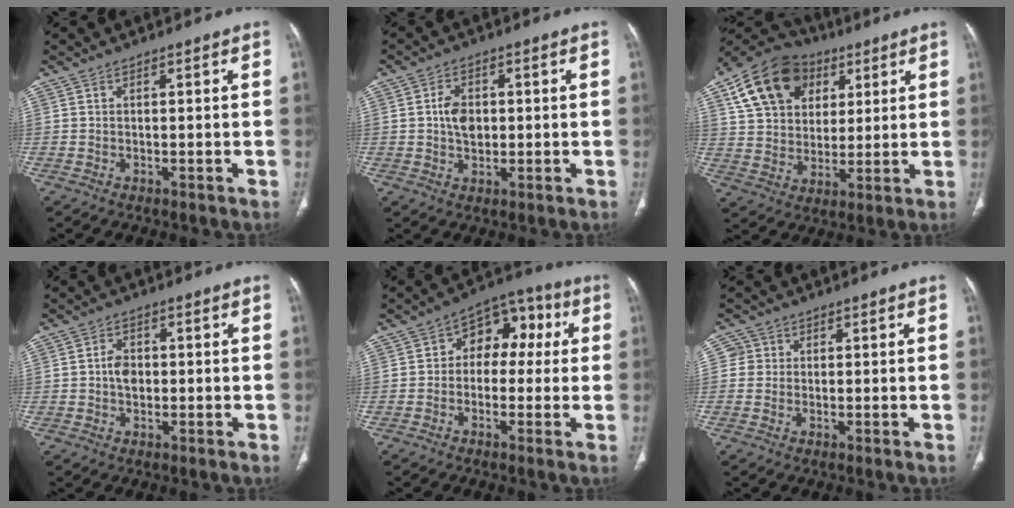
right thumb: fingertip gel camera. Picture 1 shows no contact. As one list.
[{"total": 5.0, "force": [0.4, 3.5, 3.5], "torque": [-0.054, 0.003, 0.005]}, {"total": 18.6, "force": [7.8, 13.5, 10.2], "torque": [-0.168, 0.004, 0.133]}, {"total": 3.6, "force": [-0.2, 2.6, 2.4], "torque": [-0.033, 0.006, -0.008]}, {"total": 10.1, "force": [1.1, 7.2, 7.1], "torque": [-0.052, 0.037, 0.002]}, {"total": 2.5, "force": [0.3, 2.5, 0.2], "torque": [0.013, 0.005, 0.000]}]